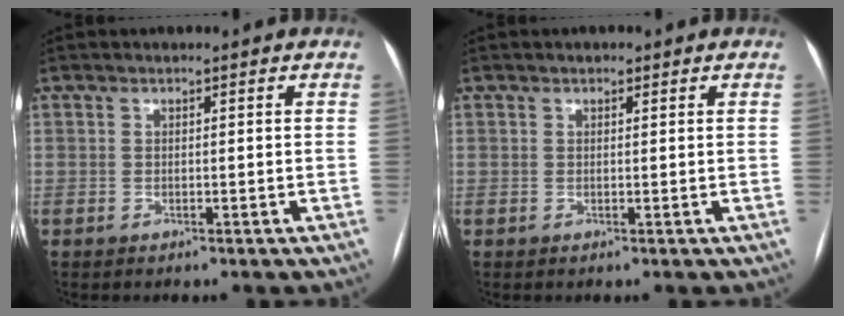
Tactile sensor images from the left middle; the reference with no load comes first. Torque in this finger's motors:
{"motor_torque": [-0.16, 0.11, 0.08, 0.02]}